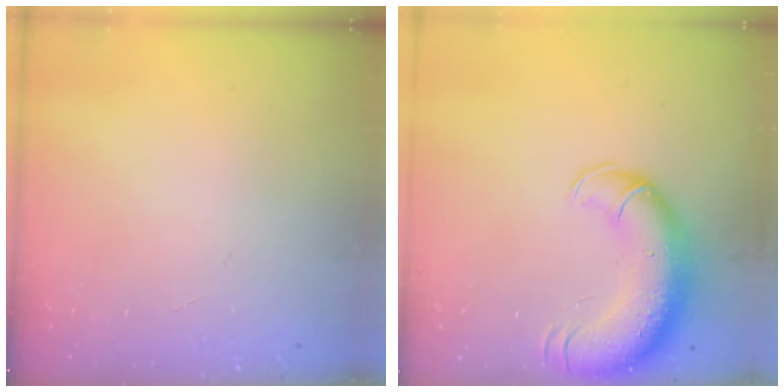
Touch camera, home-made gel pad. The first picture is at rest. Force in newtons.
{"total": 16.2, "press": 15.7, "slide": 3.9}